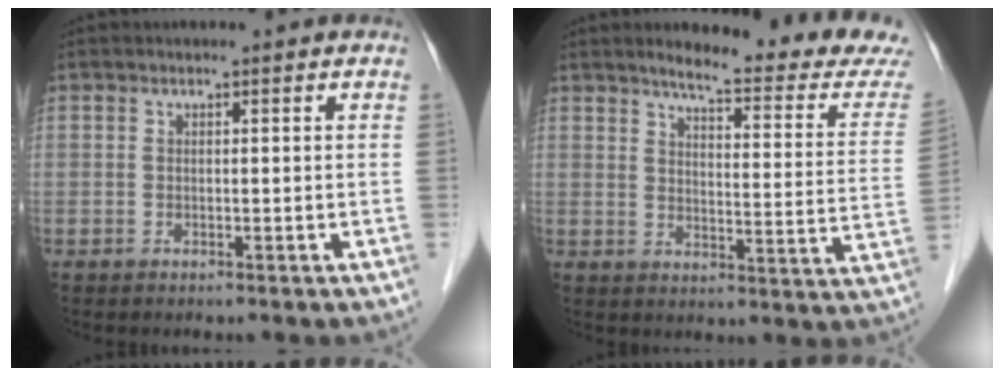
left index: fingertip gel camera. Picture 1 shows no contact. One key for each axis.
{"total": 16.7, "fx": 15.4, "fy": 0.6, "fz": 6.5, "tx": -0.080, "ty": -0.066, "tz": 0.177}